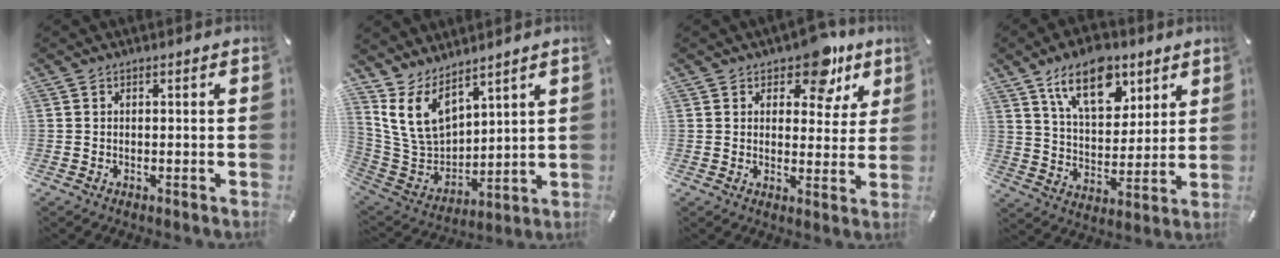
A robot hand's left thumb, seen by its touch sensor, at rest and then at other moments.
{"total": 11.8, "force": [7.2, 7.5, 5.7], "torque": [-0.126, -0.039, 0.146]}
{"total": 10.4, "force": [7.3, 5.3, 5.1], "torque": [-0.045, -0.047, 0.122]}
{"total": 15.2, "force": [8.6, 8.7, 9.0], "torque": [-0.143, -0.025, 0.152]}